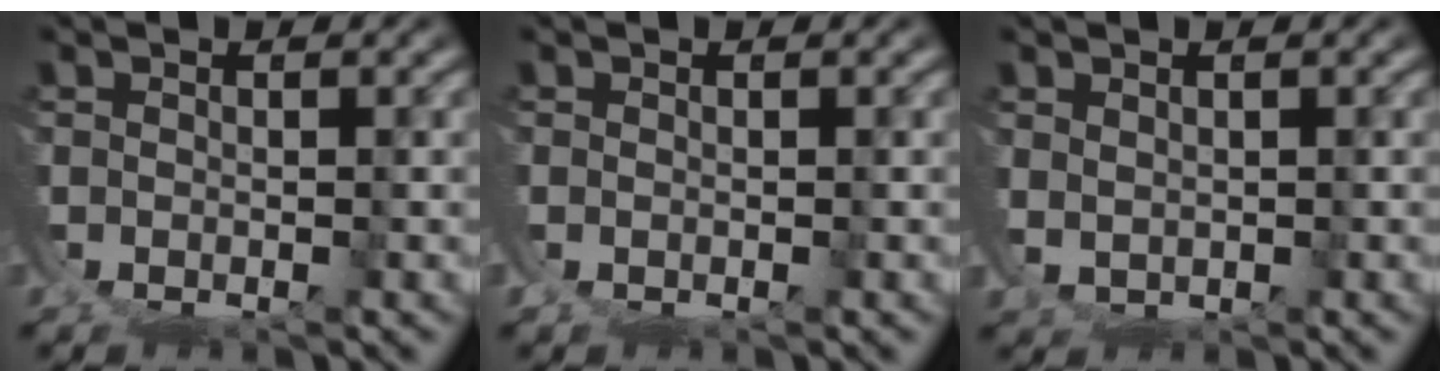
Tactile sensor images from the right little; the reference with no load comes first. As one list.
[{"total": 0.9, "force": [0.0, 0.8, 0.4], "torque": [-0.018, 0.000, -0.003]}, {"total": 1.7, "force": [0.6, 1.4, 0.8], "torque": [-0.016, -0.008, 0.017]}]